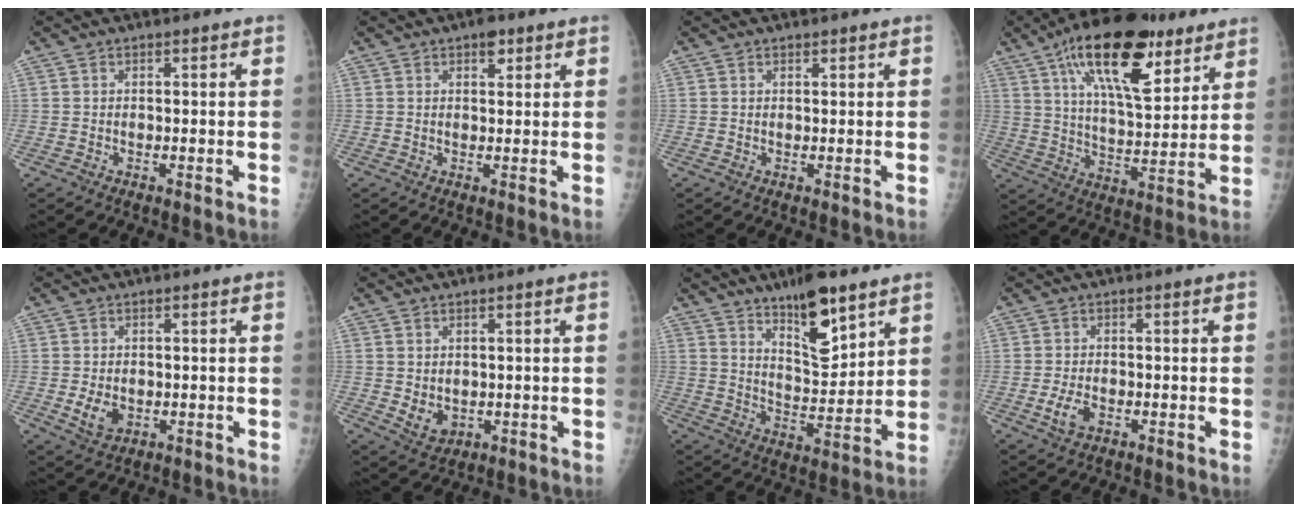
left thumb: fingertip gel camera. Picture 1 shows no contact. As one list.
[{"total": 2.9, "force": [1.8, 1.5, 1.7], "torque": [-0.011, -0.006, 0.023]}, {"total": 0.8, "force": [0.6, 0.4, 0.3], "torque": [0.000, -0.003, 0.007]}, {"total": 22.5, "force": [12.2, 9.2, 16.5], "torque": [-0.240, -0.036, 0.200]}, {"total": 4.0, "force": [-0.6, 2.9, 2.7], "torque": [-0.040, -0.004, -0.002]}, {"total": 3.9, "force": [0.0, 3.1, 2.4], "torque": [-0.028, -0.009, 0.016]}, {"total": 12.8, "force": [8.4, 4.2, 8.7], "torque": [-0.117, -0.060, 0.144]}, {"total": 3.3, "force": [-1.2, 1.9, 2.5], "torque": [-0.051, 0.002, -0.021]}]